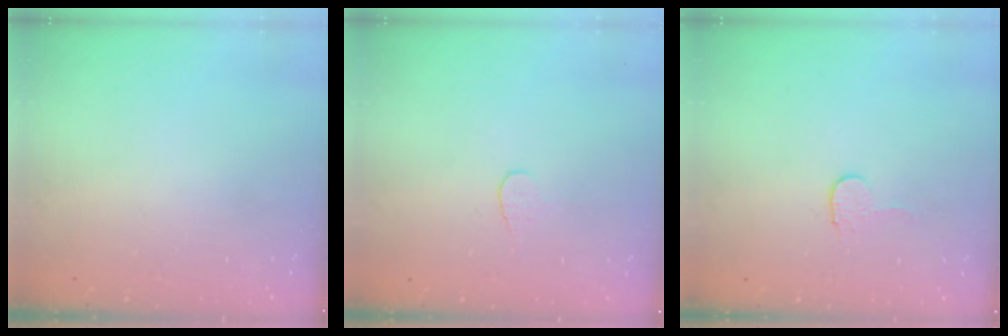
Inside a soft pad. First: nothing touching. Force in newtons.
{"total": 3.9, "press": 3.9, "slide": 0.4}
{"total": 3.5, "press": 3.5, "slide": 0.2}